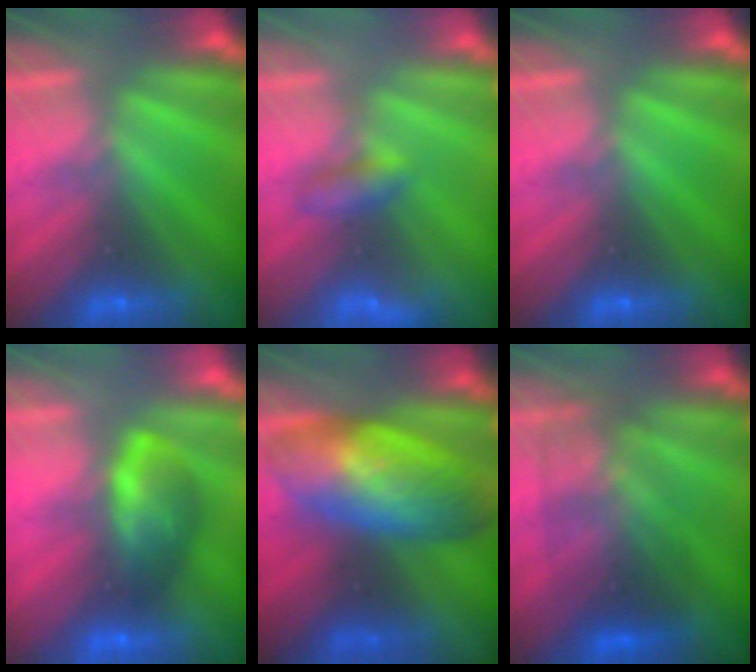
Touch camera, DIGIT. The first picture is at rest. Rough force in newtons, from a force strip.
{"total": 2.1}
{"total": 0.0}
{"total": 8.8}
{"total": 6.5}
{"total": 2.9}